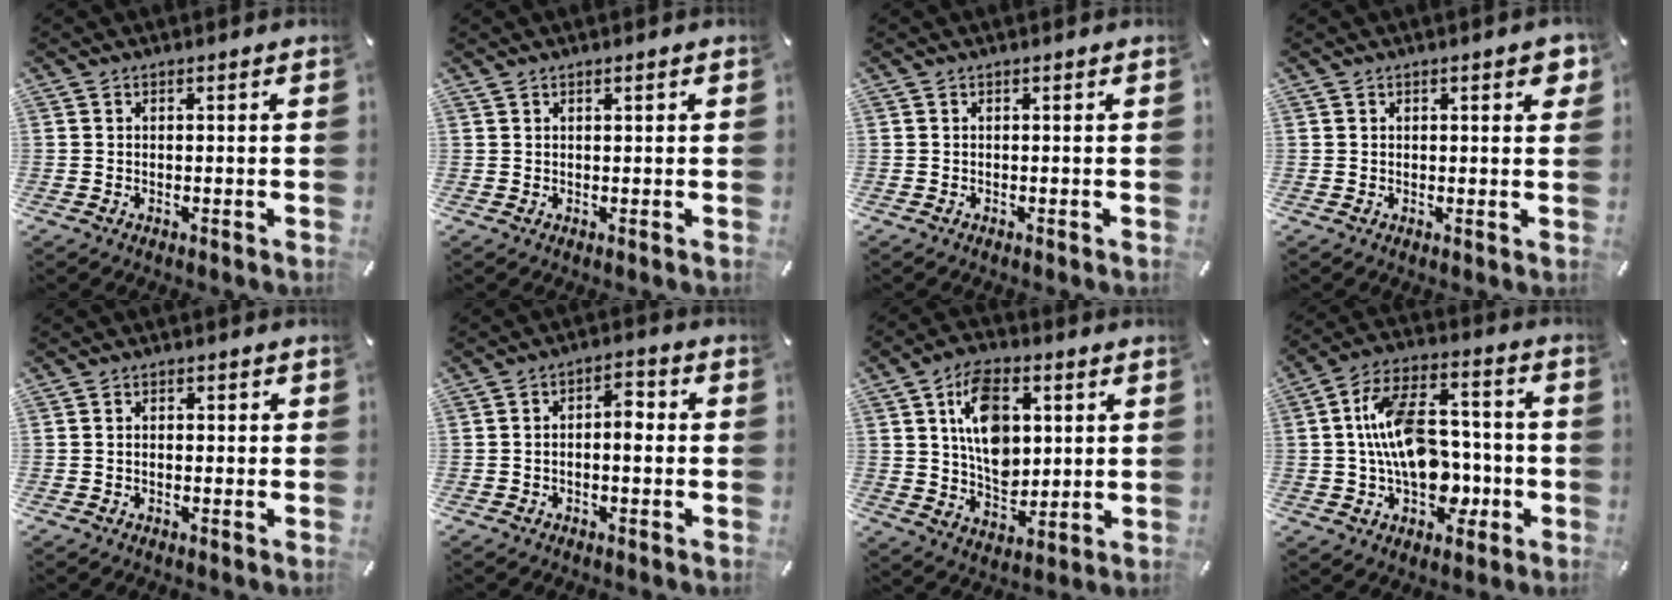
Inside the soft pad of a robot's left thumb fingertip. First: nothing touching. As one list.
[{"total": 0.9, "force": [0.5, 0.2, 0.6], "torque": [-0.012, 0.000, 0.009]}, {"total": 0.0}, {"total": 2.5, "force": [1.1, 1.2, 1.9], "torque": [-0.023, -0.001, 0.015]}, {"total": 1.7, "force": [-0.4, 1.2, 1.0], "torque": [-0.020, 0.006, -0.010]}, {"total": 4.7, "force": [-0.9, 2.7, 3.8], "torque": [-0.052, 0.010, -0.022]}, {"total": 13.7, "force": [3.4, 9.4, 9.3], "torque": [-0.146, 0.007, 0.062]}, {"total": 17.4, "force": [-1.3, 11.6, 13.0], "torque": [-0.243, 0.016, -0.024]}]